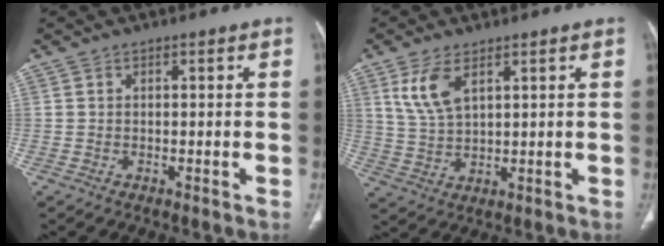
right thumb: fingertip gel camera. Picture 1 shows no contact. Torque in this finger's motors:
{"motor_torque": [0.07, 0.06, 0.46, 0.36, 0.05]}